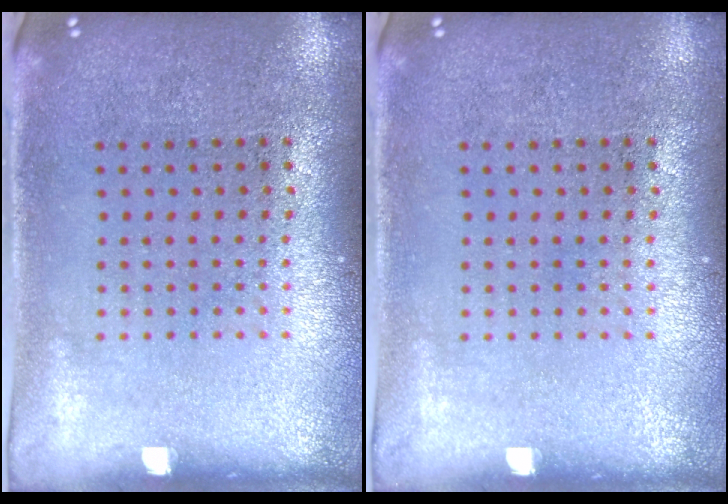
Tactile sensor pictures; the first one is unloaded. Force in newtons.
{"total": 0.0}